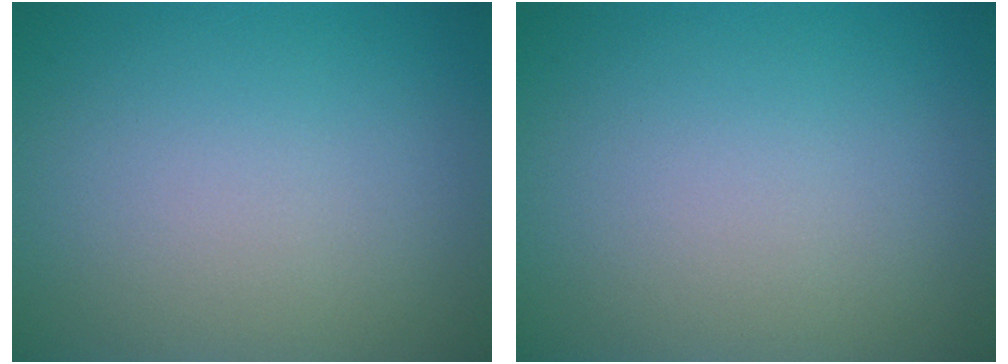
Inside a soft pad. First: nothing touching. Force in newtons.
{"total": 0.0}